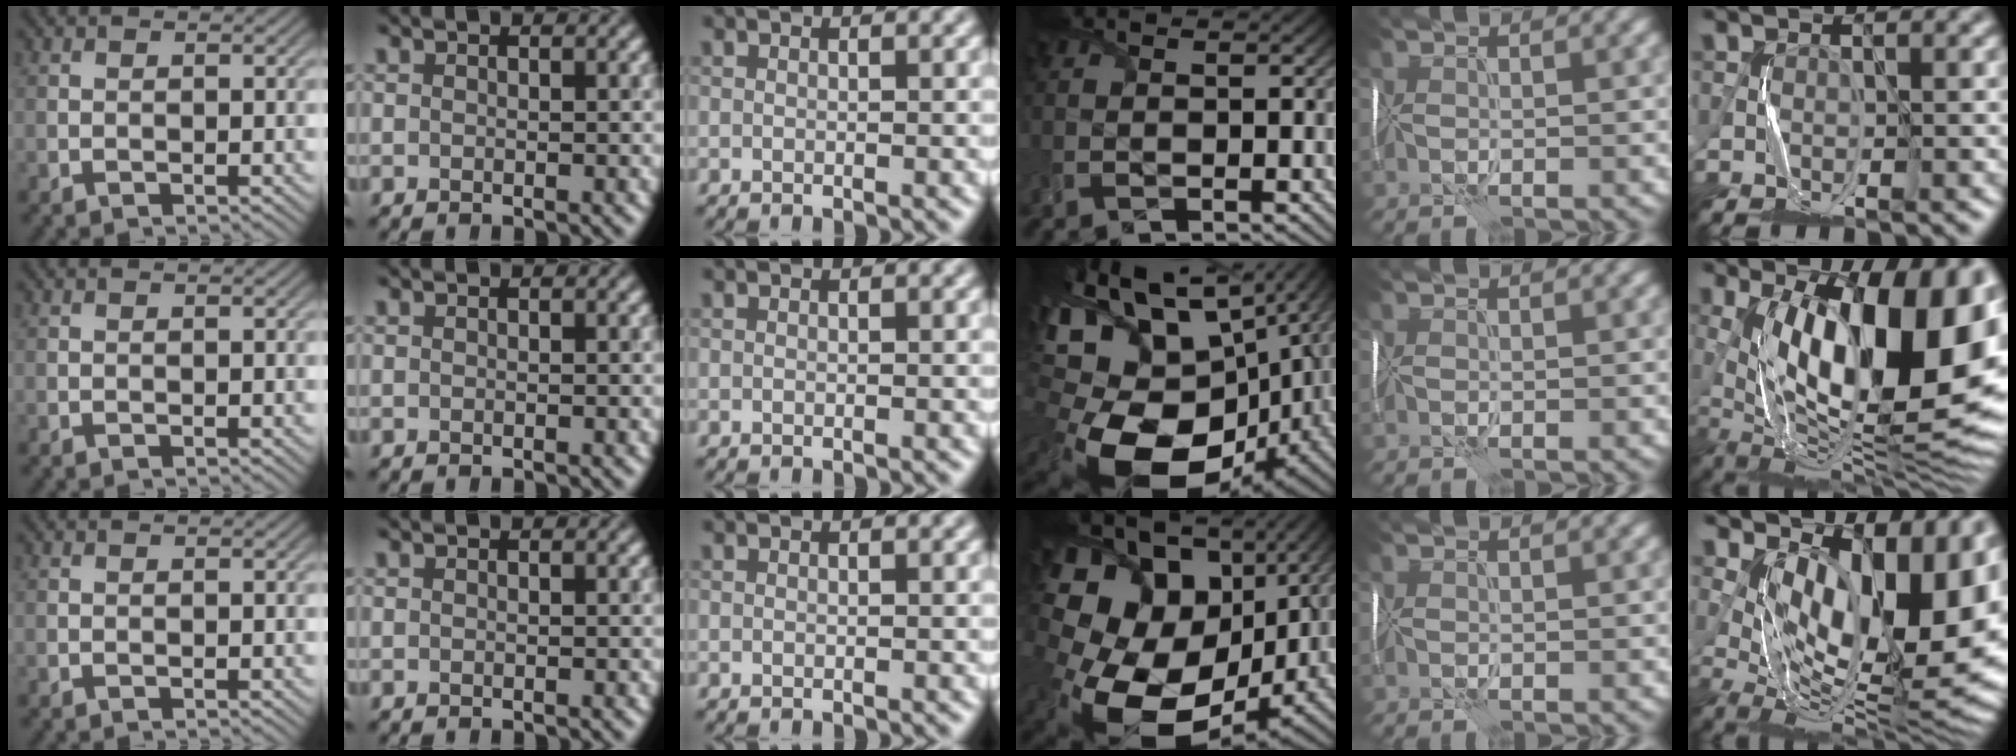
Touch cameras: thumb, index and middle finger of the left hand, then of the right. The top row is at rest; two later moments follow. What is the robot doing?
{"motion": "wrap", "object": "receipt paper"}